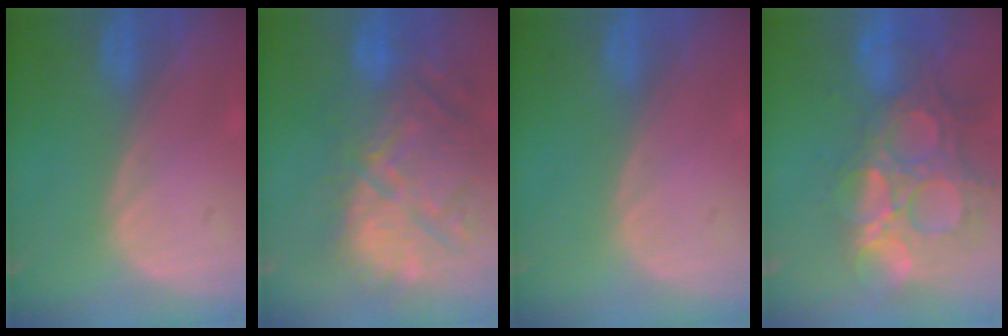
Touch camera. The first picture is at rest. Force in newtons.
{"total": 14.0, "press": 12.5, "slide": 6.2}
{"total": 0.0}
{"total": 14.9, "press": 12.3, "slide": 8.4}